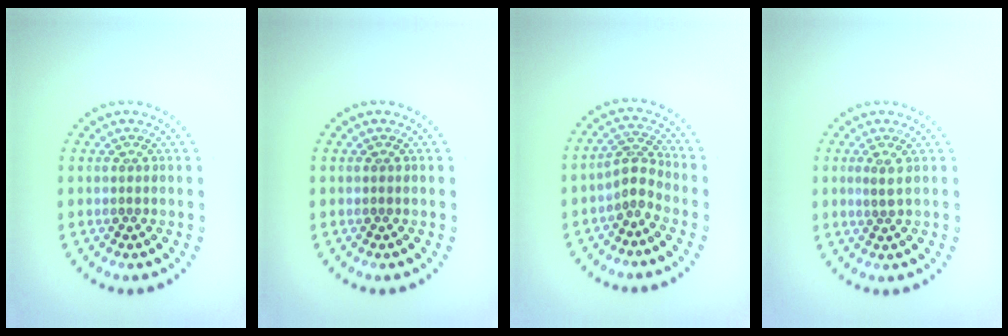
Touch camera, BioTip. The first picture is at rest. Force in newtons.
{"total": 0.0}
{"total": 2.2, "press": 1.5, "slide": 1.6}
{"total": 1.0, "press": 0.8, "slide": 0.7}